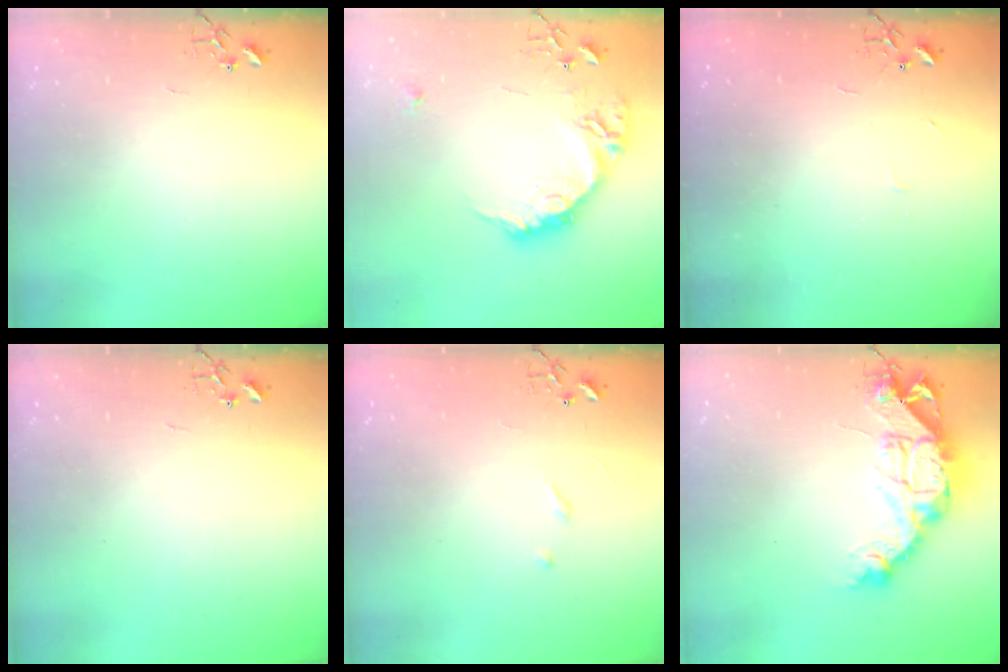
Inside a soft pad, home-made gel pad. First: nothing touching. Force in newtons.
{"total": 19.2, "press": 19.1, "slide": 1.2}
{"total": 2.1, "press": 2.1, "slide": 0.4}
{"total": 0.0}
{"total": 2.7, "press": 2.7, "slide": 0.4}
{"total": 15.7, "press": 15.6, "slide": 1.6}